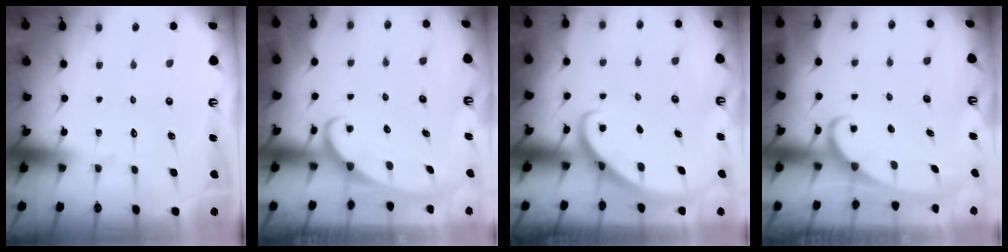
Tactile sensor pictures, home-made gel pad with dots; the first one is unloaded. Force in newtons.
{"total": 2.4, "press": 2.4, "slide": 0.4}
{"total": 2.9, "press": 2.9, "slide": 0.2}
{"total": 2.3, "press": 2.3, "slide": 0.3}